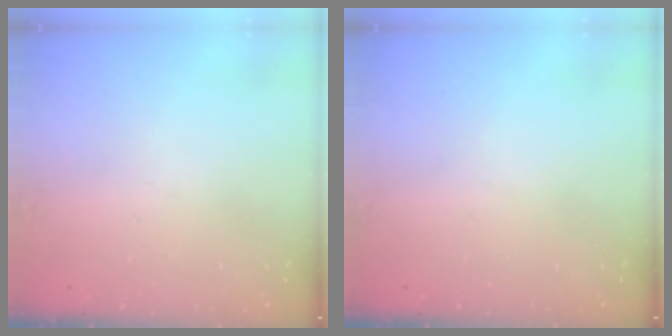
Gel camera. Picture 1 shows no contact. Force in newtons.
{"total": 0.0}